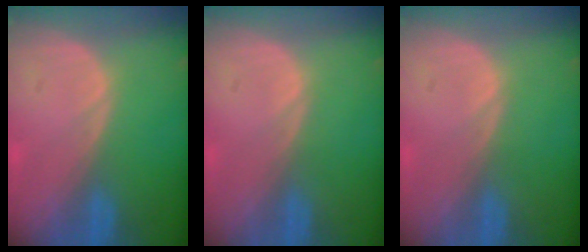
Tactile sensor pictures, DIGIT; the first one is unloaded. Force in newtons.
{"total": 0.0}
{"total": 0.0}